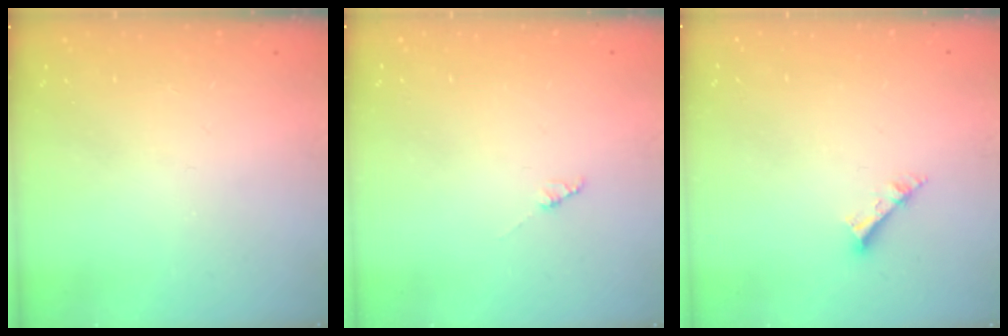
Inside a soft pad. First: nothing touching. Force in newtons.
{"total": 1.4, "press": 1.4, "slide": 0.2}
{"total": 2.6, "press": 2.5, "slide": 0.2}